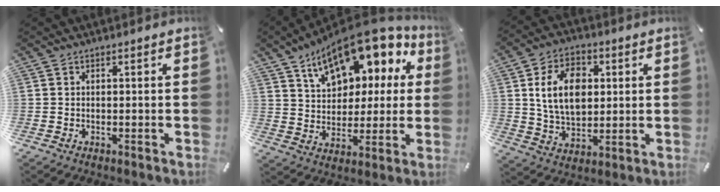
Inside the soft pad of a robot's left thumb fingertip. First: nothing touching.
{"total": 15.6, "force": [10.1, 8.6, 8.1], "torque": [-0.144, -0.063, 0.178]}
{"total": 12.6, "force": [2.5, 9.1, 8.3], "torque": [-0.158, 0.008, 0.043]}